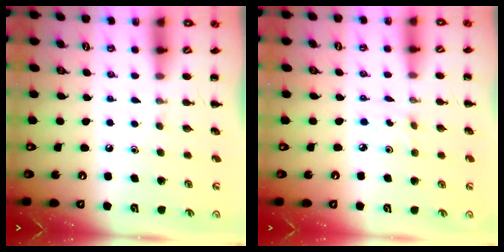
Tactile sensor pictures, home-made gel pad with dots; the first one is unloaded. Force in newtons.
{"total": 1.2, "press": 1.1, "slide": 0.4}